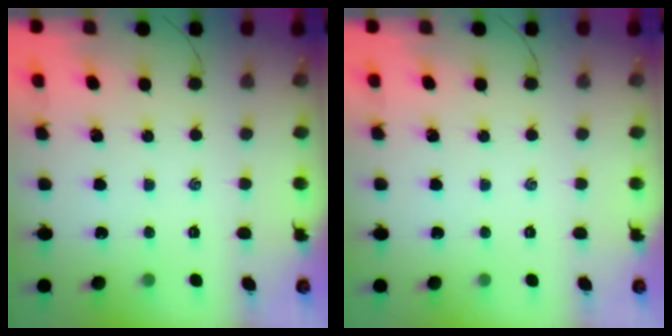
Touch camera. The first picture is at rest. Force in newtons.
{"total": 0.0}